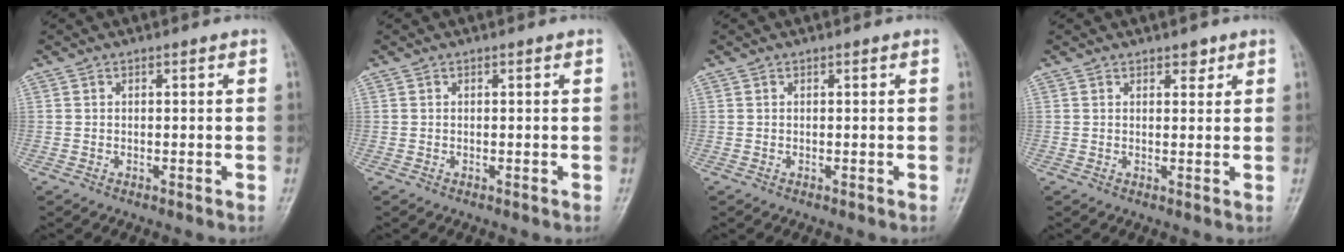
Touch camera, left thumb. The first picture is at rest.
{"total": 0.0}
{"total": 0.0}
{"total": 2.0, "force": [1.4, 1.1, 0.9], "torque": [0.003, -0.006, 0.017]}